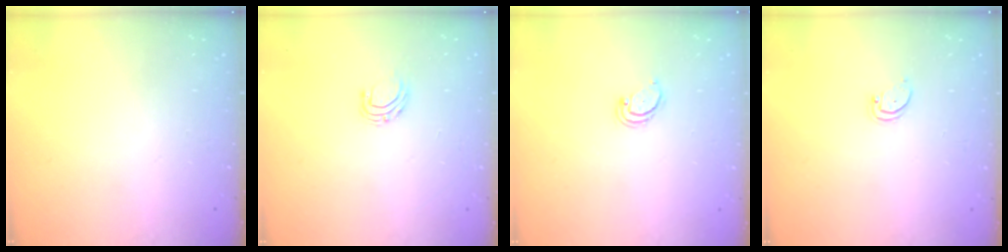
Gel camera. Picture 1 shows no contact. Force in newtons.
{"total": 4.5, "press": 4.5, "slide": 0.4}
{"total": 2.6, "press": 2.5, "slide": 0.5}
{"total": 1.5, "press": 1.5, "slide": 0.1}